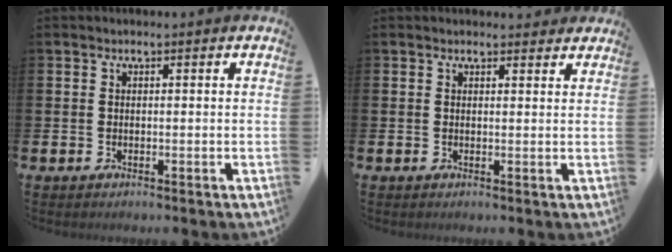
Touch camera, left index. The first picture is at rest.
{"total": 1.3, "force": [1.3, 0.3, 0.1], "torque": [0.006, -0.001, 0.022]}